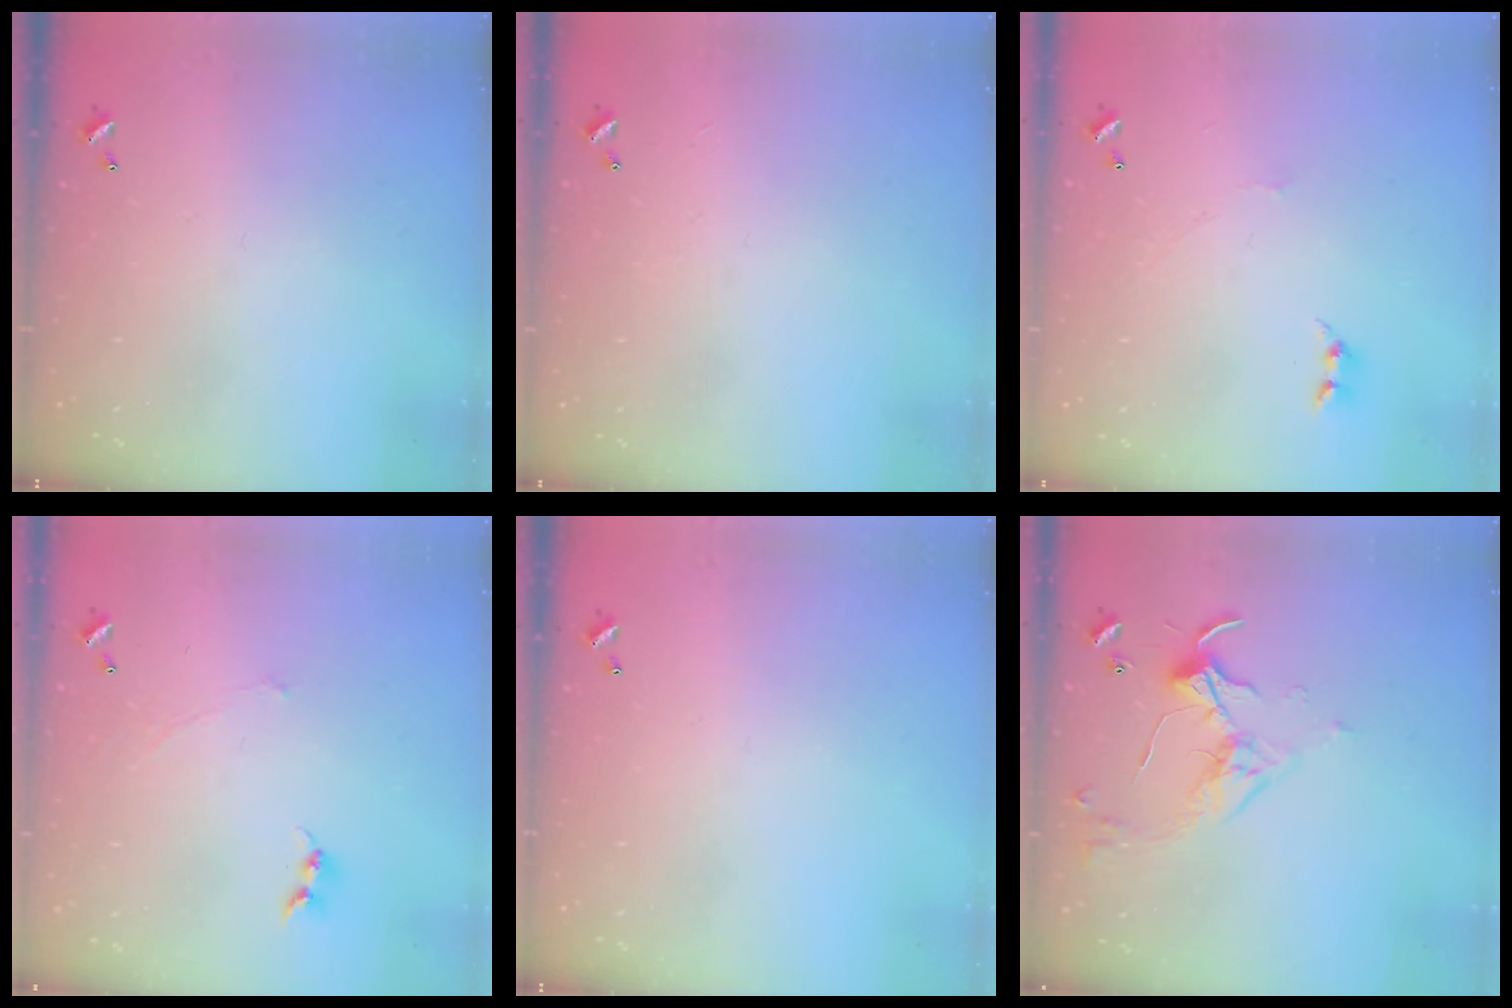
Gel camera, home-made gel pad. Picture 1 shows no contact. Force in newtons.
{"total": 1.0, "press": 0.9, "slide": 0.5}
{"total": 0.9, "press": 0.8, "slide": 0.4}
{"total": 1.0, "press": 0.8, "slide": 0.6}
{"total": 0.0}
{"total": 3.4, "press": 3.3, "slide": 0.6}